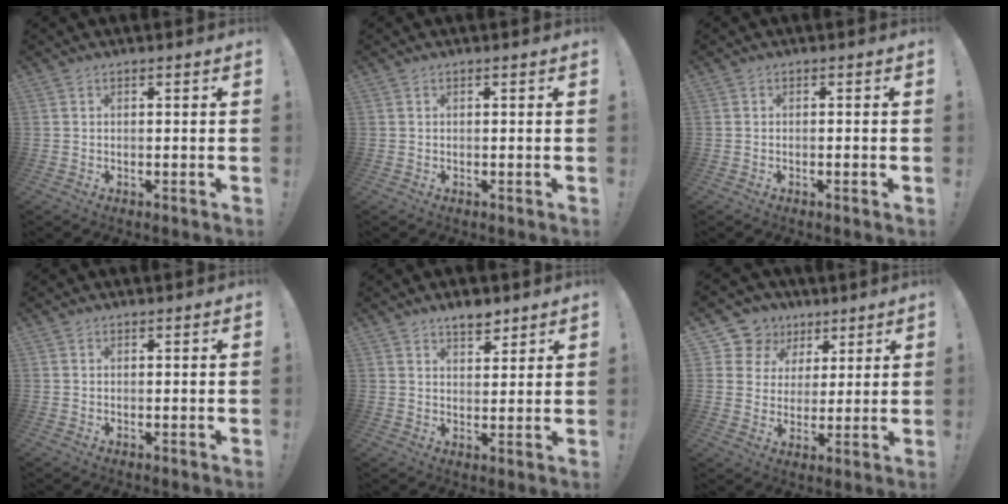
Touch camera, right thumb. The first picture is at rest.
{"total": 0.0}
{"total": 0.8, "force": [-0.4, 0.0, 0.7], "torque": [-0.010, 0.000, -0.007]}
{"total": 0.0}
{"total": 5.5, "force": [4.5, 2.1, 2.3], "torque": [-0.015, -0.031, 0.078]}
{"total": 9.8, "force": [5.0, 8.2, 2.1], "torque": [-0.030, -0.038, 0.102]}